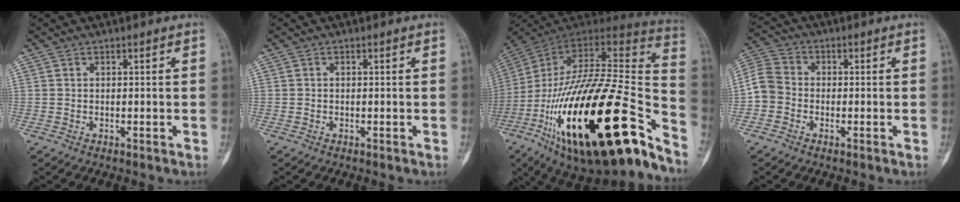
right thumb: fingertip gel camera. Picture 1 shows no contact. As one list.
[{"total": 0.0}, {"total": 38.6, "force": [-19.8, 12.7, 30.6], "torque": [-0.488, 0.053, -0.321]}, {"total": 6.4, "force": [-1.7, 5.5, 2.8], "torque": [-0.053, 0.021, -0.044]}]